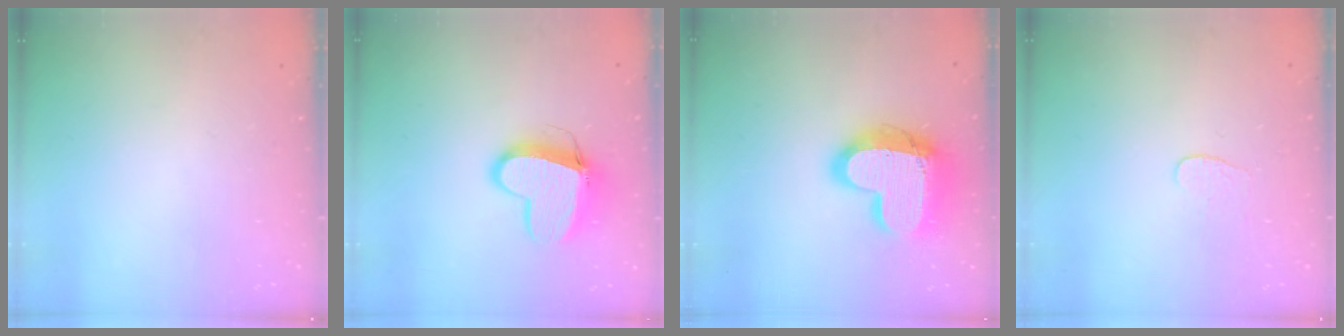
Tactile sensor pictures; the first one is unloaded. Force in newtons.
{"total": 11.7, "press": 11.6, "slide": 1.3}
{"total": 18.9, "press": 18.8, "slide": 1.5}
{"total": 3.2, "press": 3.2, "slide": 0.3}